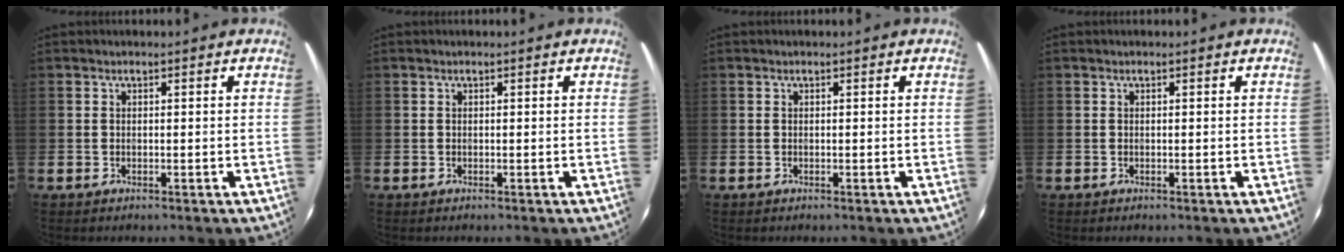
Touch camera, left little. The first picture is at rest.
{"total": 0.0}
{"total": 0.0}
{"total": 0.0}